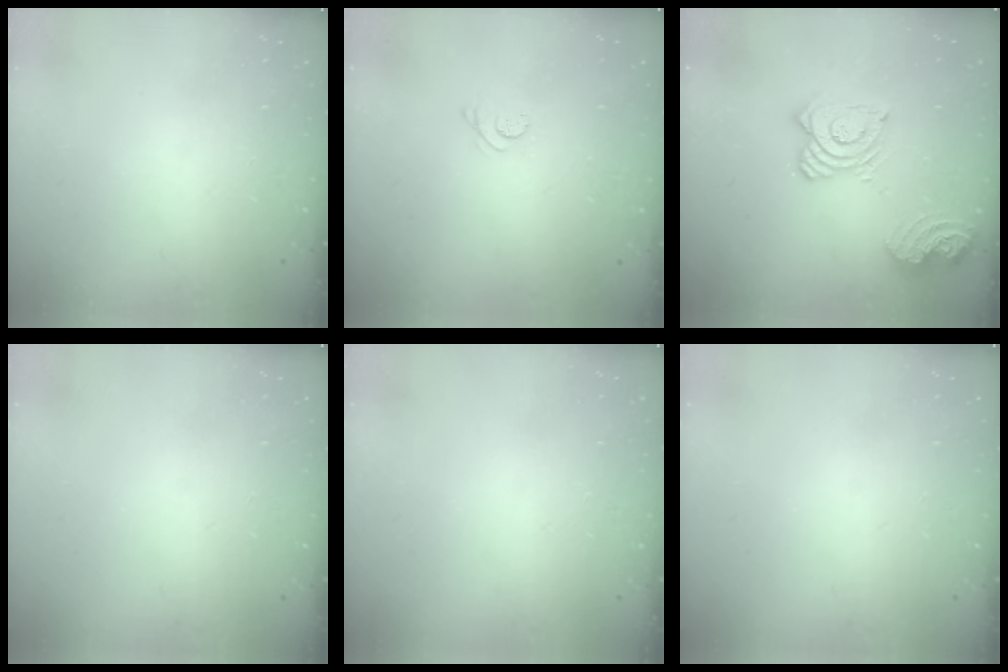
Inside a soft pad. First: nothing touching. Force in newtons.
{"total": 2.3, "press": 2.3, "slide": 0.3}
{"total": 15.7, "press": 15.6, "slide": 1.6}
{"total": 0.0}
{"total": 0.0}
{"total": 0.0}